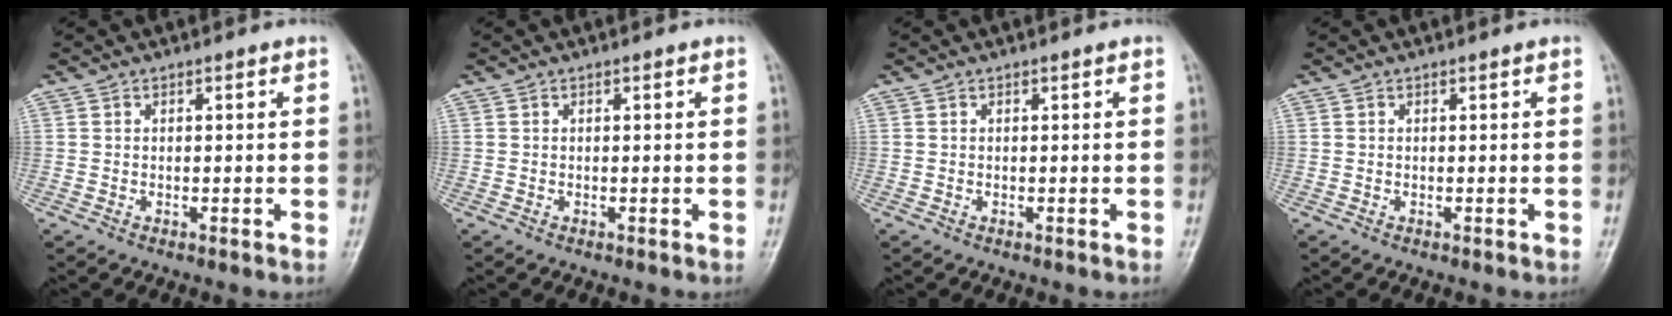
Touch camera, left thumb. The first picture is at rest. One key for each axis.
{"total": 0.0}
{"total": 0.0}
{"total": 0.0}